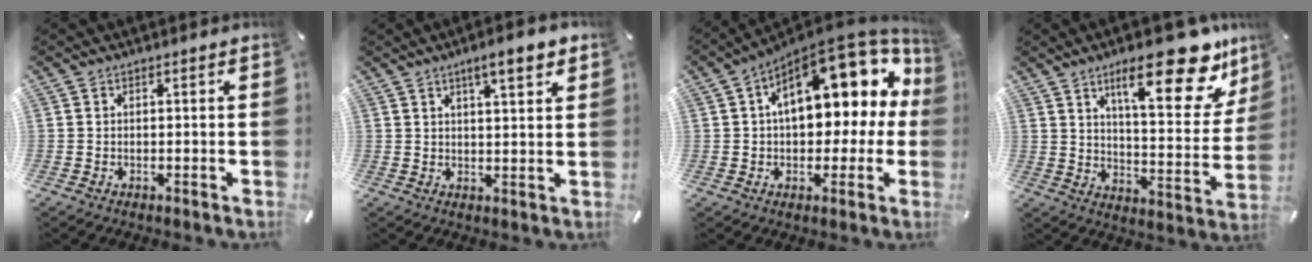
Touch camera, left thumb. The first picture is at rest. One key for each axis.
{"total": 6.6, "fx": 4.1, "fy": 1.7, "fz": 4.8, "tx": -0.070, "ty": -0.016, "tz": 0.066}
{"total": 19.3, "fx": 7.2, "fy": 10.2, "fz": 14.7, "tx": -0.194, "ty": -0.043, "tz": 0.117}
{"total": 24.3, "fx": 14.5, "fy": 8.3, "fz": 17.7, "tx": -0.243, "ty": -0.094, "tz": 0.226}